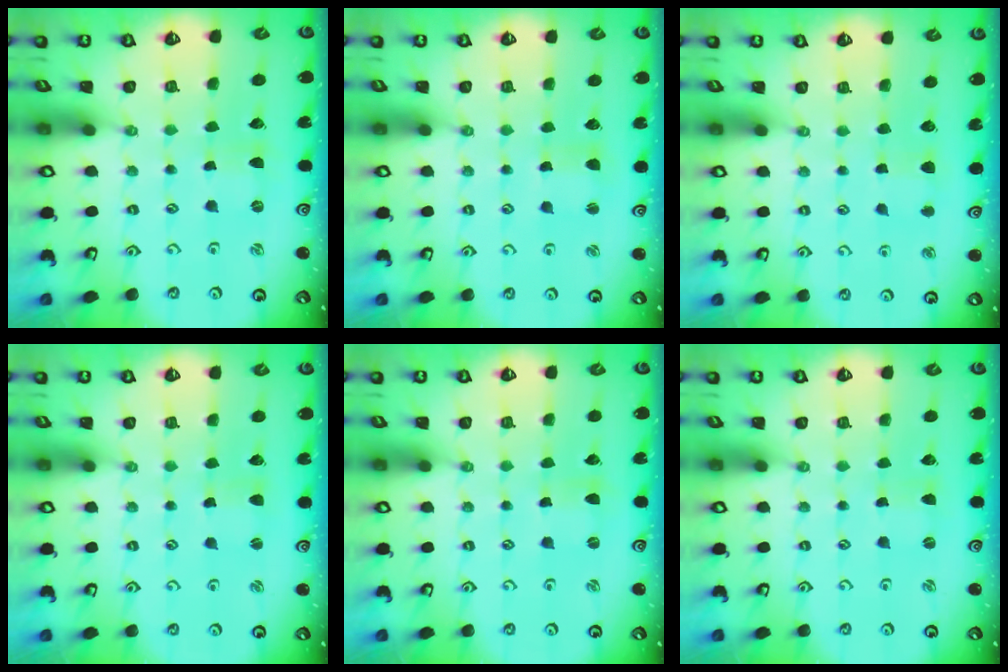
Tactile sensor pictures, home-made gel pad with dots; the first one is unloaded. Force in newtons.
{"total": 2.0, "press": 2.0, "slide": 0.3}
{"total": 2.6, "press": 2.5, "slide": 0.6}
{"total": 0.9, "press": 0.9, "slide": 0.2}
{"total": 0.7, "press": 0.6, "slide": 0.3}
{"total": 0.0}